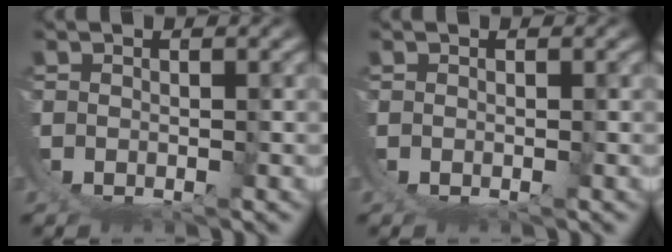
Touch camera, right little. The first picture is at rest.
{"total": 0.0}